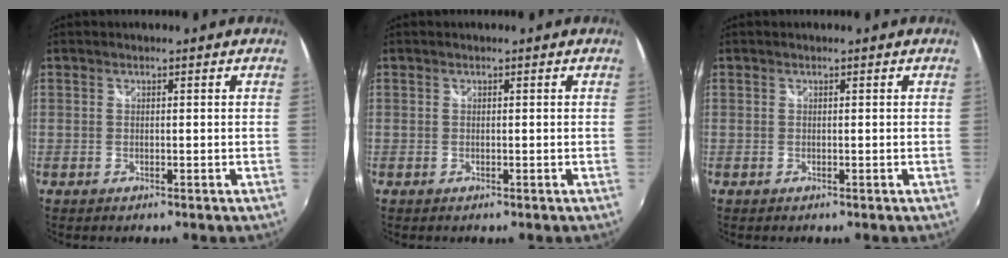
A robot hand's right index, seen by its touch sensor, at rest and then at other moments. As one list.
[{"total": 0.0}, {"total": 0.0}]